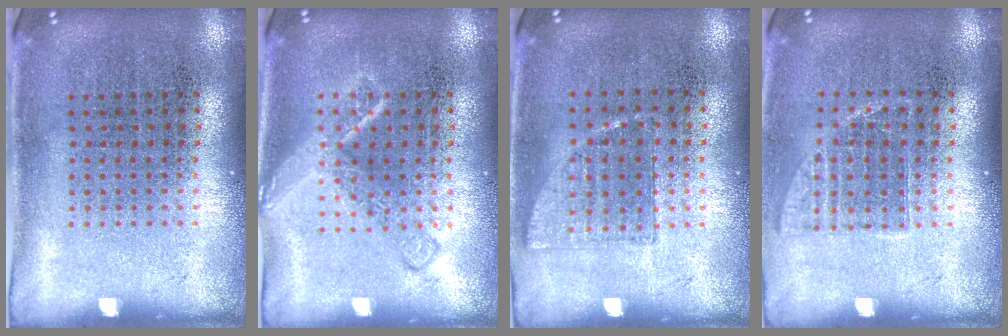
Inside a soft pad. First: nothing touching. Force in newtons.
{"total": 2.2, "press": 2.2, "slide": 0.3}
{"total": 0.7, "press": 0.7, "slide": 0.3}
{"total": 1.0, "press": 0.8, "slide": 0.6}